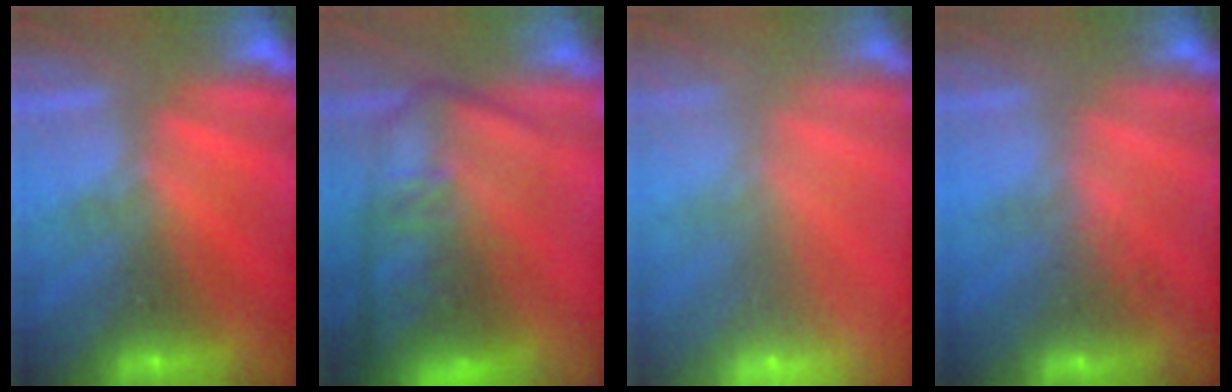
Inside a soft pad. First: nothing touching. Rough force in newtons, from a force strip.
{"total": 6.8}
{"total": 7.0}
{"total": 2.7}